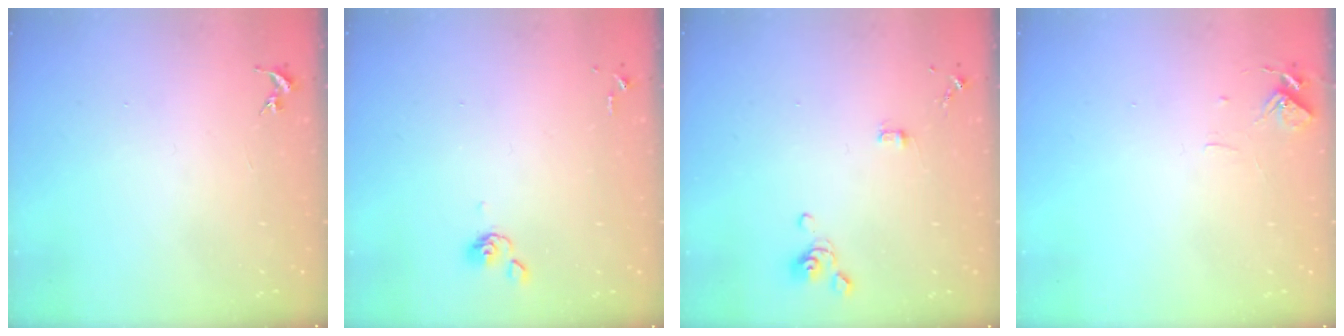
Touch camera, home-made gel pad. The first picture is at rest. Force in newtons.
{"total": 4.9, "press": 4.8, "slide": 0.9}
{"total": 4.4, "press": 4.0, "slide": 1.8}
{"total": 6.2, "press": 6.2, "slide": 0.5}